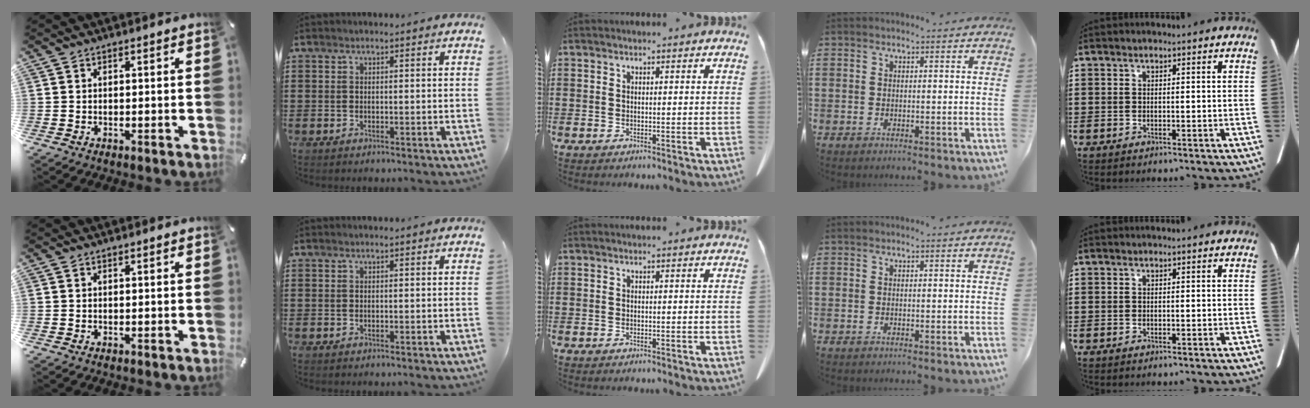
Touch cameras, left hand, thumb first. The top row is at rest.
{}